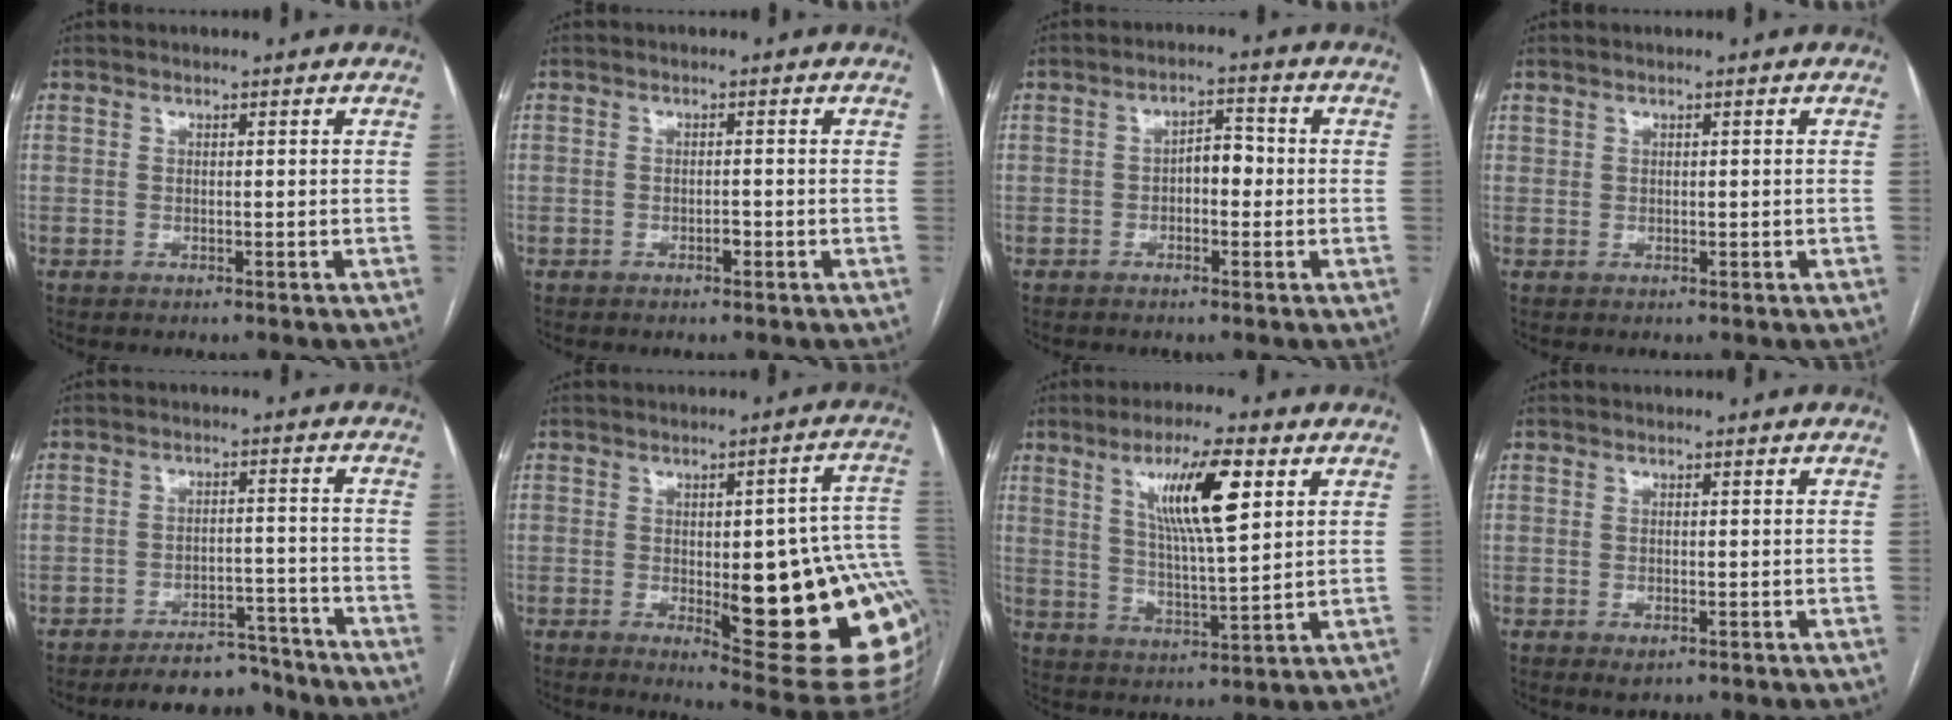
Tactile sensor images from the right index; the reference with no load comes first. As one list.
[{"total": 1.0, "force": [-0.5, 0.5, 0.7], "torque": [-0.008, 0.002, -0.008]}, {"total": 3.9, "force": [-0.5, 2.0, 3.3], "torque": [-0.047, 0.018, -0.011]}, {"total": 0.7, "force": [0.5, 0.5, 0.3], "torque": [-0.003, 0.004, 0.012]}, {"total": 7.7, "force": [-7.2, 2.6, 0.9], "torque": [0.004, 0.020, -0.108]}, {"total": 23.0, "force": [-2.7, 5.6, 22.1], "torque": [-0.193, 0.008, -0.014]}, {"total": 11.6, "force": [4.8, 1.4, 10.5], "torque": [-0.185, 0.003, 0.084]}, {"total": 1.5, "force": [-0.7, 0.6, 1.2], "torque": [-0.016, -0.003, -0.004]}]